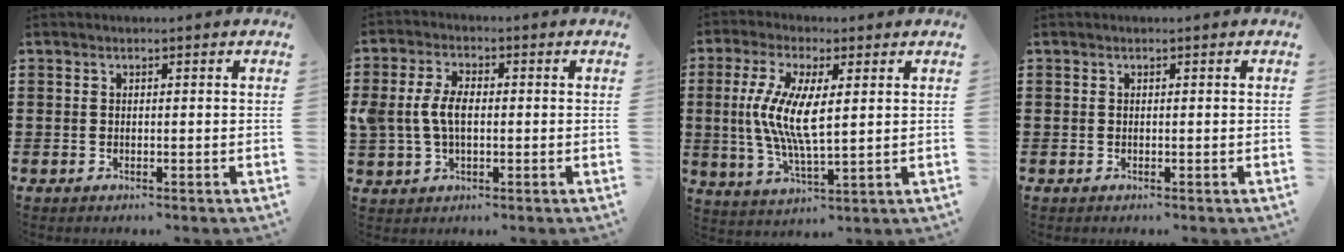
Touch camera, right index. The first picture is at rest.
{"total": 5.8, "force": [-0.1, 3.4, 4.7], "torque": [-0.129, -0.002, -0.014]}
{"total": 8.8, "force": [1.1, 2.8, 8.3], "torque": [-0.174, 0.000, 0.017]}
{"total": 0.0}